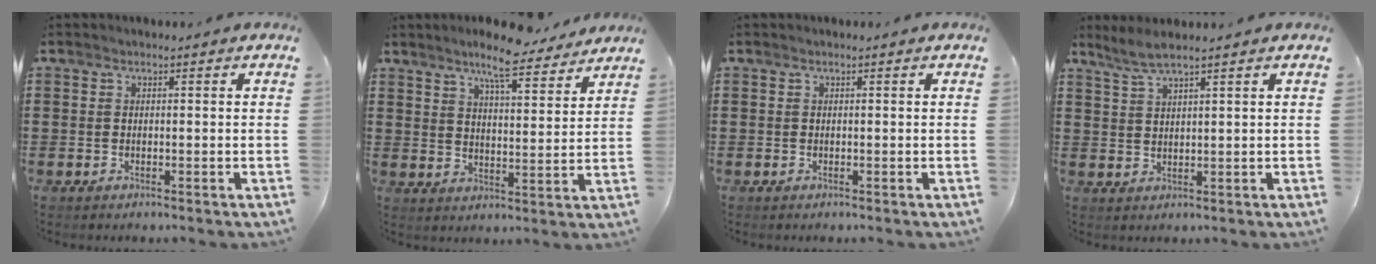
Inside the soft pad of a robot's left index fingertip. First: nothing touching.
{"total": 7.7, "force": [6.5, 0.4, 4.0], "torque": [-0.081, -0.033, 0.110]}
{"total": 0.0}
{"total": 2.9, "force": [2.3, -0.3, 1.7], "torque": [-0.039, 0.001, 0.042]}